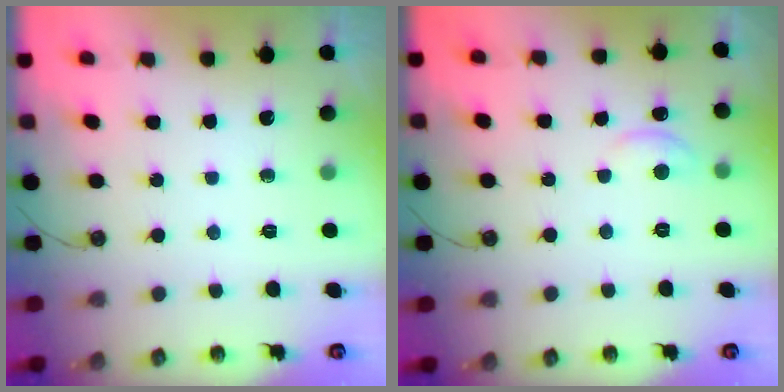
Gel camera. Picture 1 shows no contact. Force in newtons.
{"total": 2.0, "press": 2.0, "slide": 0.3}